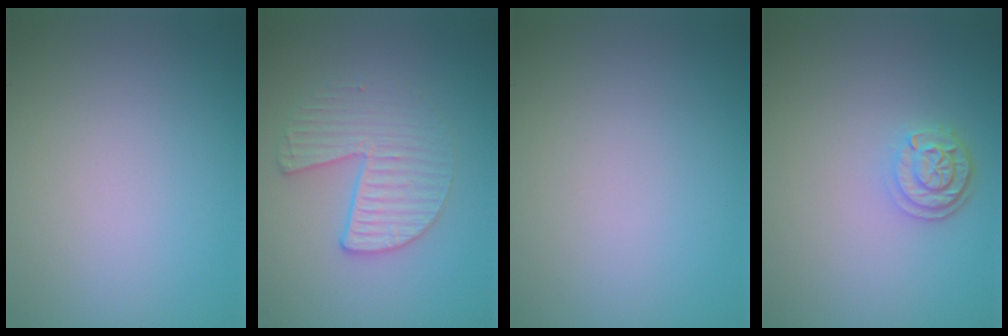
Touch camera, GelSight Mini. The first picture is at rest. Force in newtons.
{"total": 3.5, "press": 2.8, "slide": 2.0}
{"total": 0.0}
{"total": 2.4, "press": 2.1, "slide": 1.2}